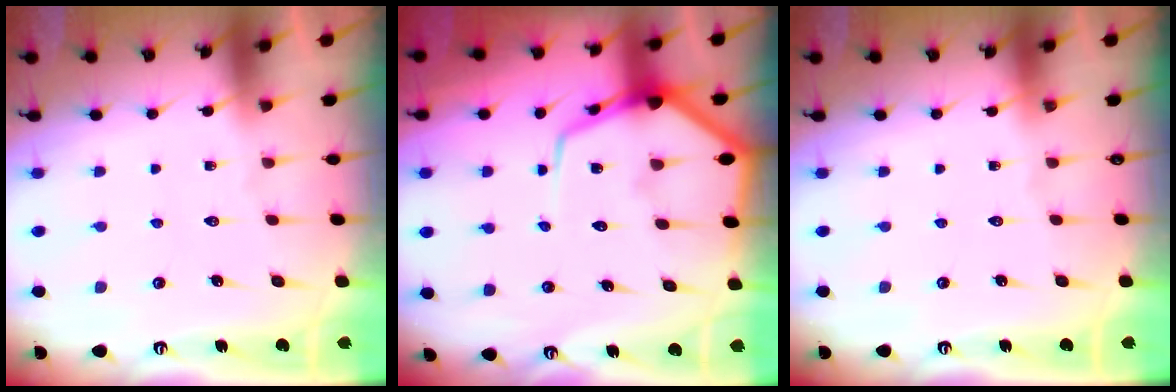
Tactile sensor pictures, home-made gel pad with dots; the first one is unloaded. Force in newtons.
{"total": 11.7, "press": 11.6, "slide": 1.0}
{"total": 0.0}